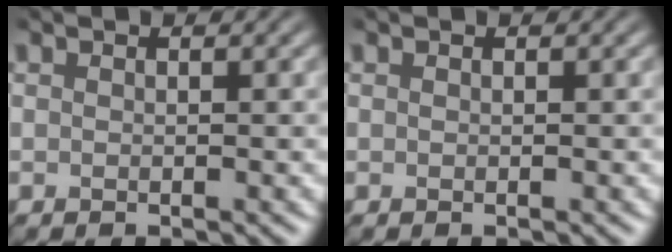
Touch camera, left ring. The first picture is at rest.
{"total": 0.0}